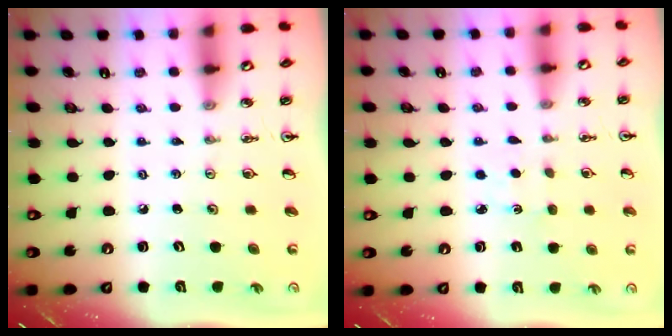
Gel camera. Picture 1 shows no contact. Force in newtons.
{"total": 1.8, "press": 1.7, "slide": 0.3}